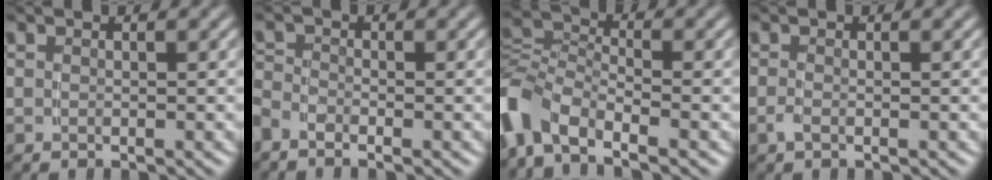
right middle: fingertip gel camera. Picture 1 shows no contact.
{"total": 1.7, "force": [-1.4, 0.8, 0.6], "torque": [-0.021, -0.014, -0.024]}
{"total": 6.3, "force": [-3.1, 4.3, 3.5], "torque": [-0.107, -0.029, -0.047]}
{"total": 0.9, "force": [-0.6, -0.4, 0.4], "torque": [-0.010, -0.005, -0.008]}